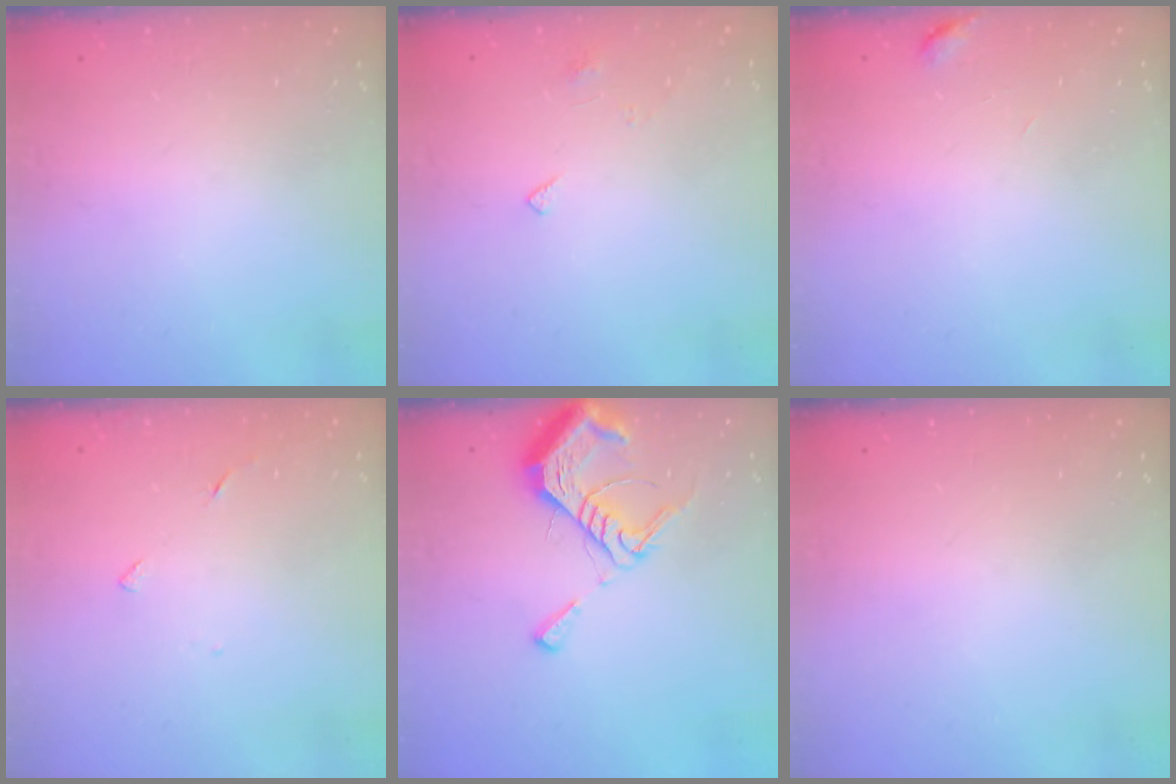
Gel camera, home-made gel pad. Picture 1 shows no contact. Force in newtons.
{"total": 2.8, "press": 2.8, "slide": 0.4}
{"total": 3.7, "press": 3.7, "slide": 0.3}
{"total": 2.7, "press": 2.6, "slide": 0.3}
{"total": 9.5, "press": 9.5, "slide": 1.0}
{"total": 0.0}